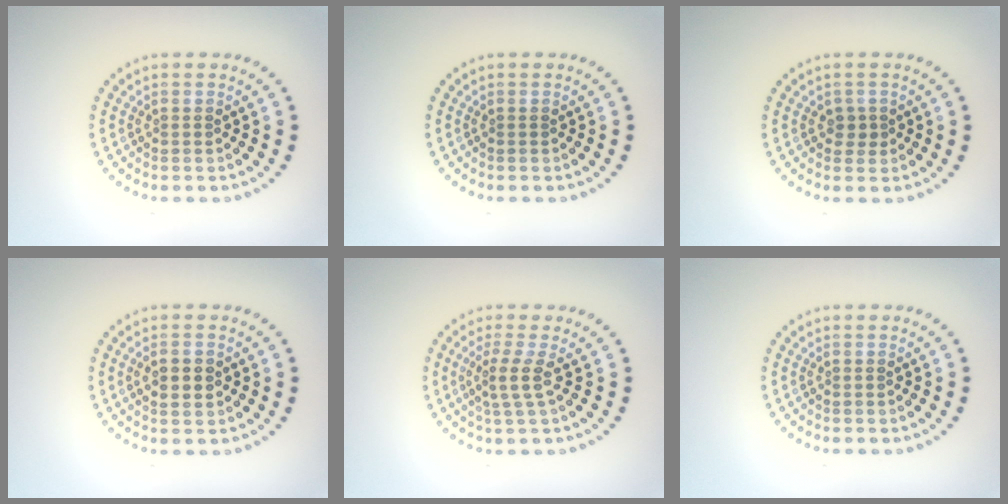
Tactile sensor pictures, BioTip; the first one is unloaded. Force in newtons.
{"total": 0.0}
{"total": 1.2, "press": 1.1, "slide": 0.6}
{"total": 2.1, "press": 2.1, "slide": 0.1}
{"total": 2.3, "press": 1.6, "slide": 1.6}
{"total": 0.0}